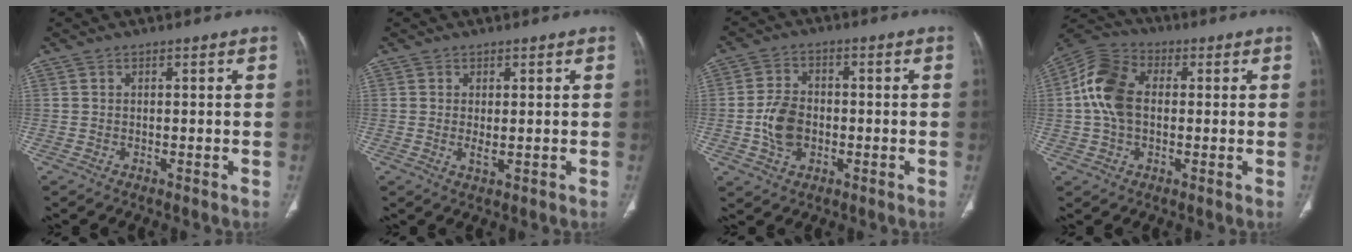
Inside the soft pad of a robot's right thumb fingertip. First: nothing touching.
{"total": 1.7, "force": [0.0, 0.6, 1.6], "torque": [-0.030, -0.007, 0.003]}
{"total": 7.3, "force": [-1.4, 5.3, 4.8], "torque": [-0.079, 0.011, -0.028]}
{"total": 11.4, "force": [0.7, 7.7, 8.4], "torque": [-0.163, 0.022, 0.004]}